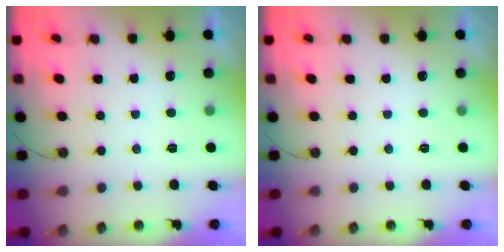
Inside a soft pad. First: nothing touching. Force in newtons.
{"total": 0.0}